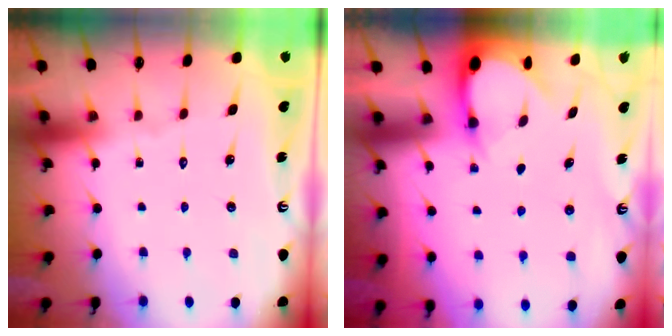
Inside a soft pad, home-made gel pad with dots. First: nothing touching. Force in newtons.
{"total": 3.2, "press": 3.2, "slide": 0.2}